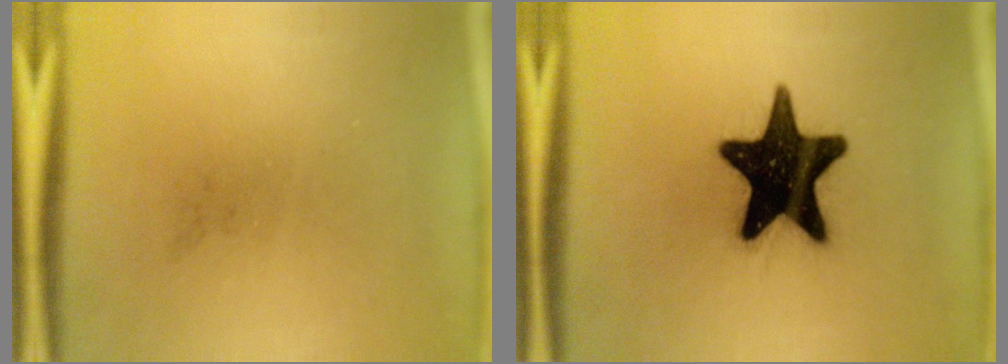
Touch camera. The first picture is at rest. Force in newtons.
{"total": 19.6}